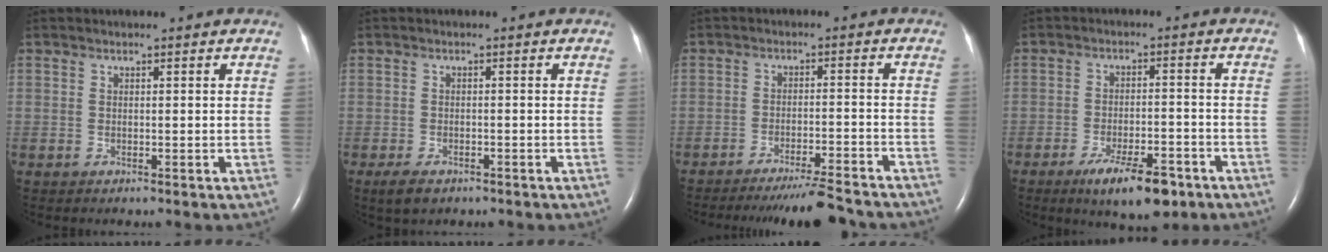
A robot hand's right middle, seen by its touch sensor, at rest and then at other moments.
{"total": 2.9, "force": [-1.9, 1.4, 1.7], "torque": [-0.035, -0.004, -0.026]}
{"total": 10.9, "force": [-10.1, -0.5, 3.9], "torque": [-0.047, -0.022, -0.149]}
{"total": 9.2, "force": [-5.9, 2.6, 6.5], "torque": [-0.108, -0.009, -0.088]}